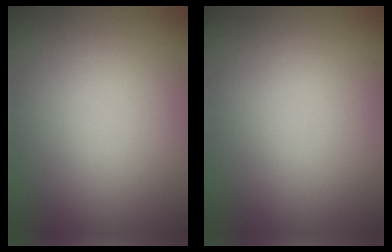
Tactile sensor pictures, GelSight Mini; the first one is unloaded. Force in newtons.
{"total": 0.0}